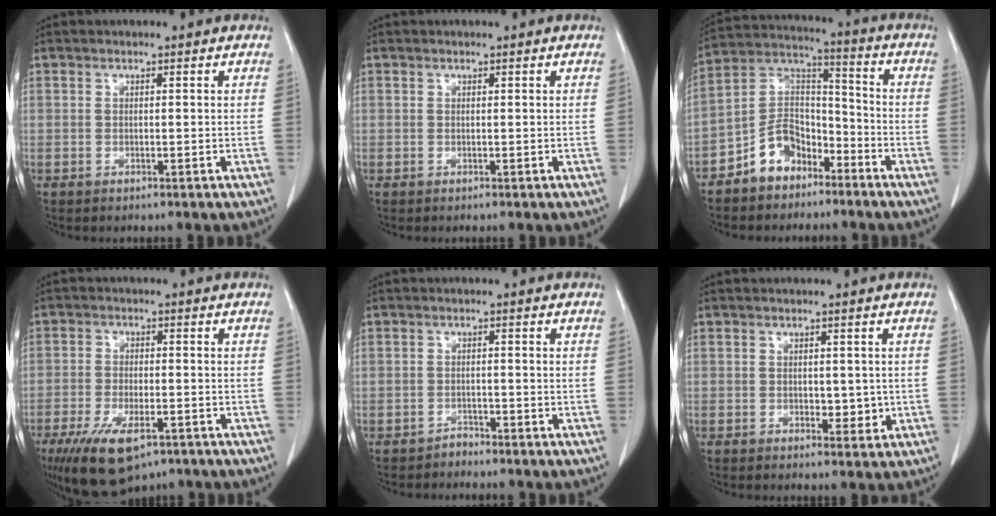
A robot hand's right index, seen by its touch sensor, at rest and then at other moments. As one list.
[{"total": 0.0}, {"total": 9.4, "force": [-6.1, 6.0, 4.0], "torque": [-0.082, 0.032, -0.117]}, {"total": 10.6, "force": [-6.4, 4.1, 7.5], "torque": [-0.136, -0.018, -0.103]}, {"total": 1.3, "force": [-1.3, 0.4, -0.3], "torque": [0.010, 0.000, -0.024]}, {"total": 3.1, "force": [-0.5, 1.8, 2.5], "torque": [-0.030, -0.001, -0.001]}]